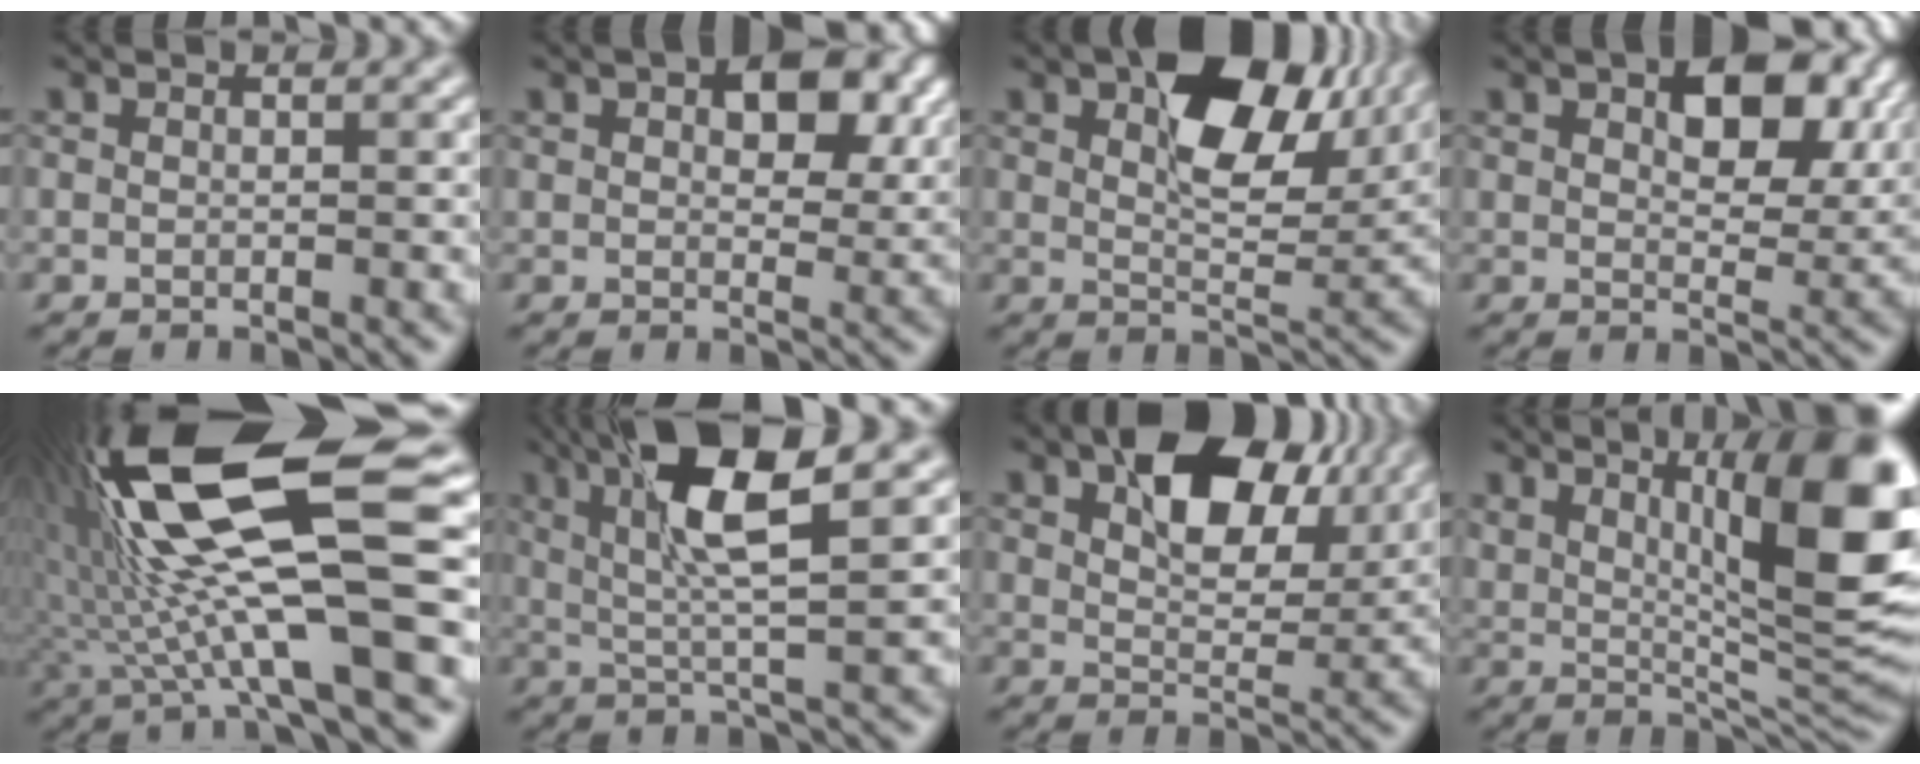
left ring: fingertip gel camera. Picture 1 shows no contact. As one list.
[{"total": 8.1, "force": [3.5, 4.0, 6.2], "torque": [-0.076, 0.014, 0.047]}, {"total": 10.6, "force": [4.7, 5.1, 8.0], "torque": [-0.116, 0.011, 0.069]}, {"total": 9.2, "force": [4.2, 4.3, 7.1], "torque": [-0.098, 0.010, 0.068]}, {"total": 16.6, "force": [2.7, 4.3, 15.8], "torque": [-0.302, 0.006, 0.050]}, {"total": 8.1, "force": [2.9, 1.4, 7.4], "torque": [-0.138, 0.009, 0.053]}, {"total": 9.1, "force": [4.1, 4.8, 6.5], "torque": [-0.106, 0.015, 0.061]}, {"total": 12.0, "force": [4.2, 3.3, 10.8], "torque": [-0.144, -0.006, 0.073]}]